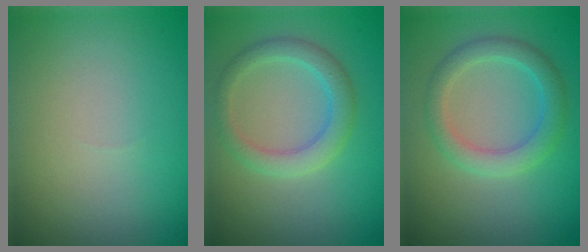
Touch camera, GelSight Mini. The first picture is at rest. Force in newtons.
{"total": 3.0, "press": 3.0, "slide": 0.1}
{"total": 3.2, "press": 3.2, "slide": 0.4}